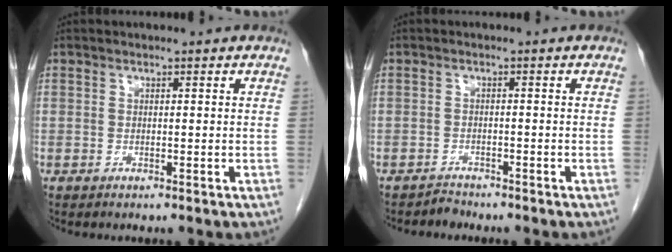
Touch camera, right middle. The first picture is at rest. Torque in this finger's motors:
{"motor_torque": [-0.21, -0.34, 0.00, -0.01]}